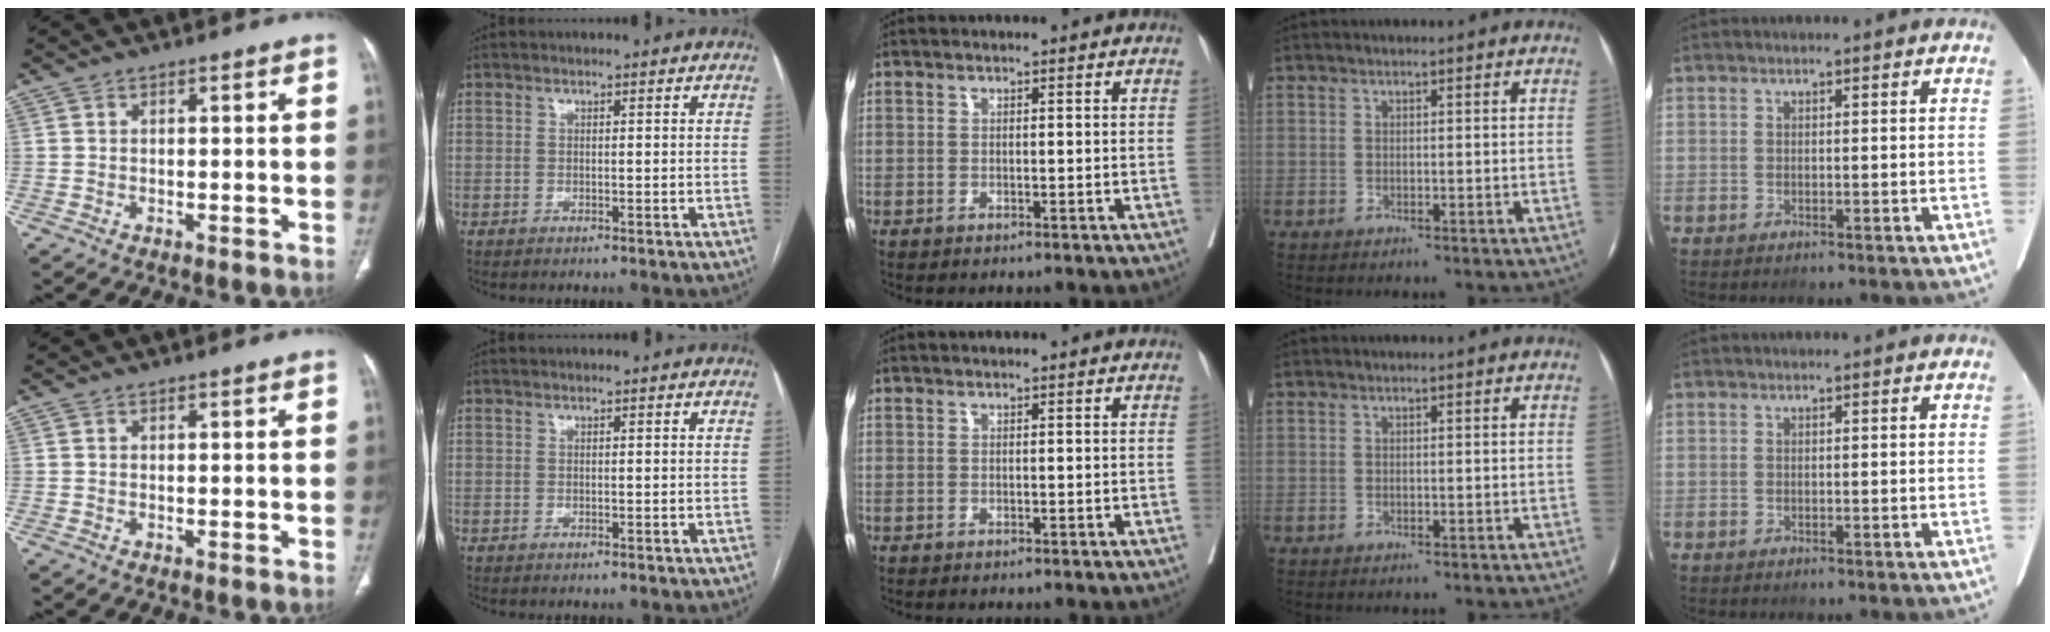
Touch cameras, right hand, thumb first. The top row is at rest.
{}